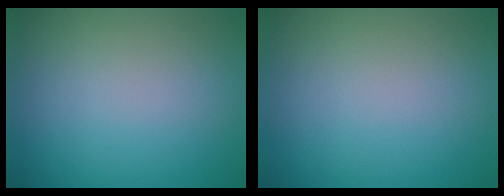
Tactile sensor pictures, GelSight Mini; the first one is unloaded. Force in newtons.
{"total": 0.0}